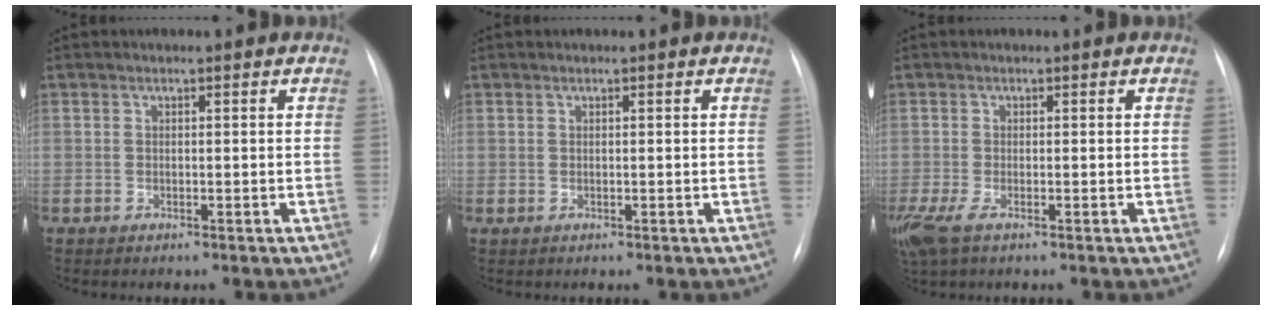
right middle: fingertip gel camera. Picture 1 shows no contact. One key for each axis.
{"total": 0.0}
{"total": 4.6, "fx": -2.6, "fy": 1.5, "fz": 3.4, "tx": -0.083, "ty": -0.015, "tz": -0.051}